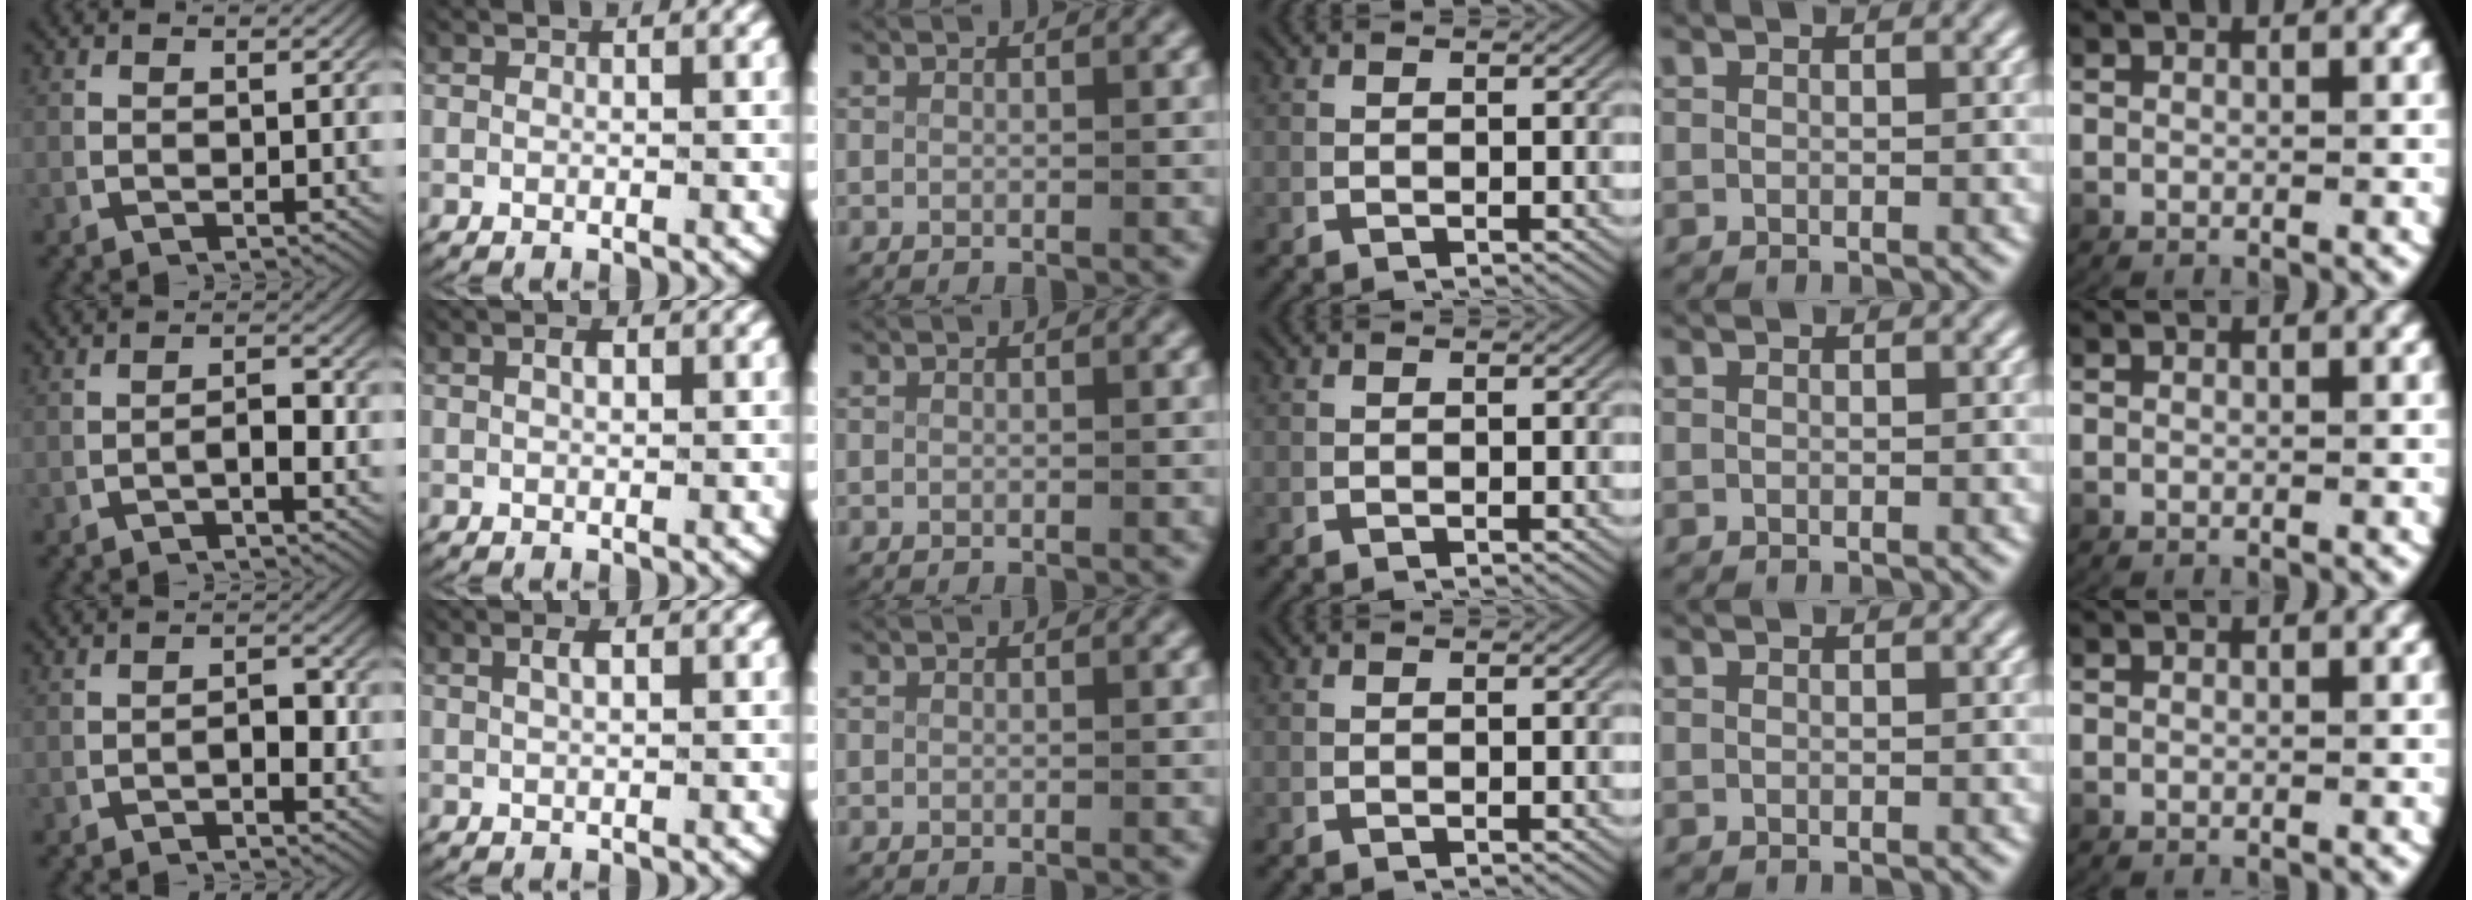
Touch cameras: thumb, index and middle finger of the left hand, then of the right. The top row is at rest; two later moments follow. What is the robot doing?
{"motion": "lift_and_place", "object": "key"}